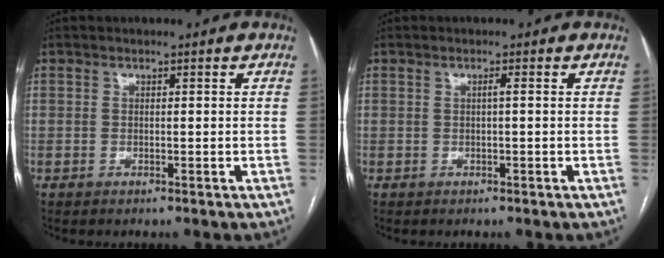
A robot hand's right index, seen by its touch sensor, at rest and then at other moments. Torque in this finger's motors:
{"motor_torque": [0.07, 0.03, 0.13, 0.02]}